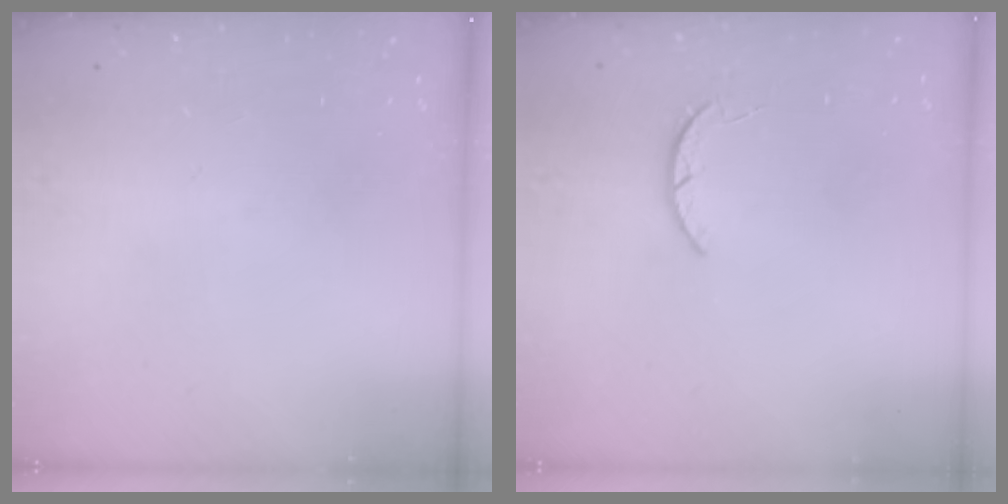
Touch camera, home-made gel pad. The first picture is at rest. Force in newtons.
{"total": 1.9, "press": 1.9, "slide": 0.3}